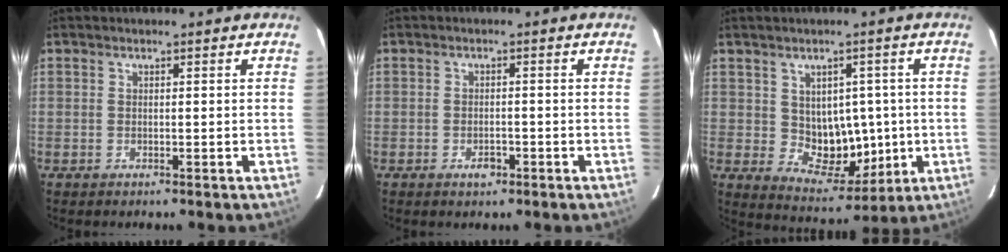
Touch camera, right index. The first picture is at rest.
{"total": 2.1, "force": [-1.1, 1.1, 1.4], "torque": [-0.022, 0.003, -0.014]}
{"total": 8.6, "force": [0.2, 6.0, 6.2], "torque": [-0.082, 0.010, 0.027]}